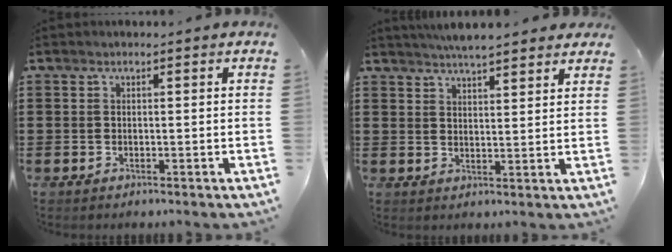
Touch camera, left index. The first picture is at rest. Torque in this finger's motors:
{"motor_torque": [2.14, 0.00, 0.13, -0.05]}